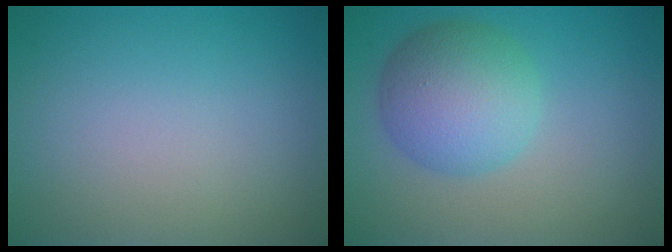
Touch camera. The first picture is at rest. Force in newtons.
{"total": 6.1, "press": 6.1, "slide": 0.1}